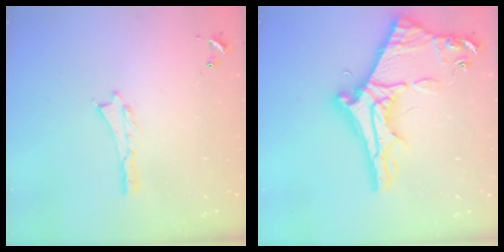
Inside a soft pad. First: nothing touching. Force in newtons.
{"total": 11.2, "press": 11.1, "slide": 1.1}